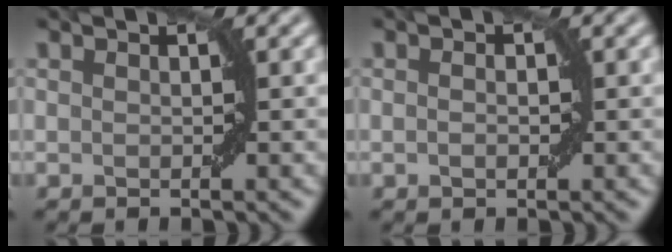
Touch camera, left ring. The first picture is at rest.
{"total": 1.0, "force": [0.1, 0.6, 0.8], "torque": [-0.011, 0.005, -0.001]}